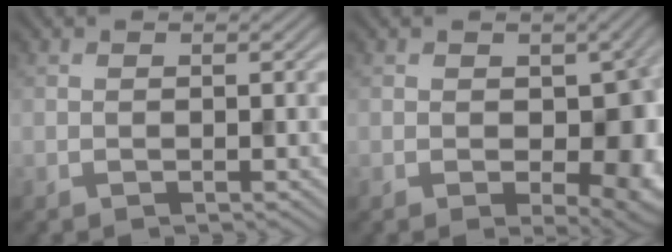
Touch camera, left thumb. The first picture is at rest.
{"total": 9.5, "force": [-1.1, 5.7, 7.4], "torque": [-0.089, -0.027, -0.007]}